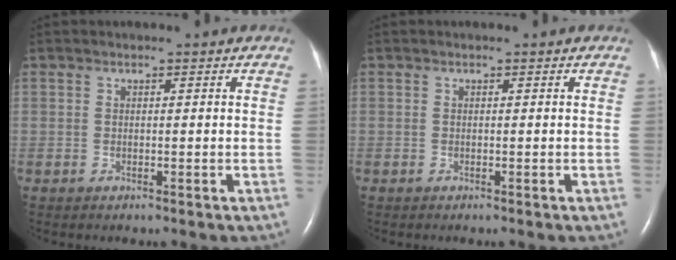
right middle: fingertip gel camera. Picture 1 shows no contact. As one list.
[{"total": 0.0}]